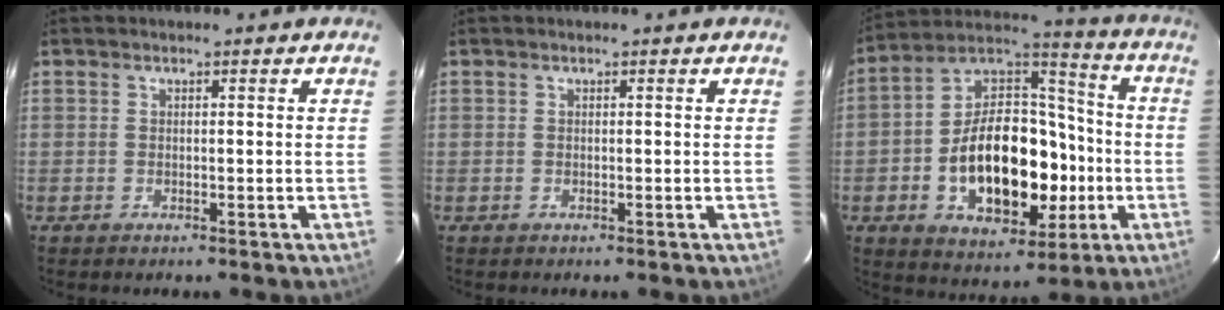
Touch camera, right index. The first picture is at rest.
{"total": 0.0}
{"total": 22.3, "force": [-5.0, 13.2, 17.2], "torque": [-0.311, 0.042, -0.067]}